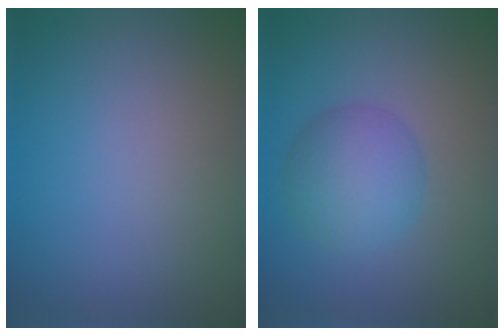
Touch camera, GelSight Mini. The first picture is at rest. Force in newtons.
{"total": 4.7, "press": 4.7, "slide": 0.1}